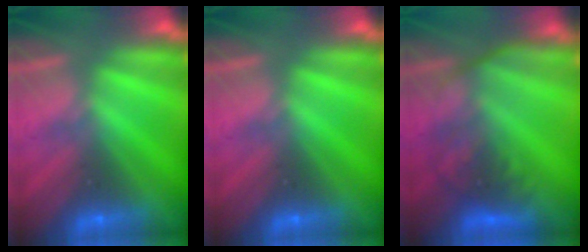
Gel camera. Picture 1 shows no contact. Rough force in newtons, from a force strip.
{"total": 0.0}
{"total": 8.6}